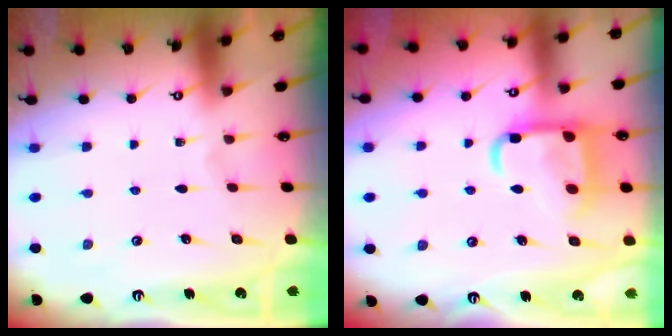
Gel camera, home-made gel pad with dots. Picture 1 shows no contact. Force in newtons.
{"total": 14.8, "press": 14.7, "slide": 1.4}